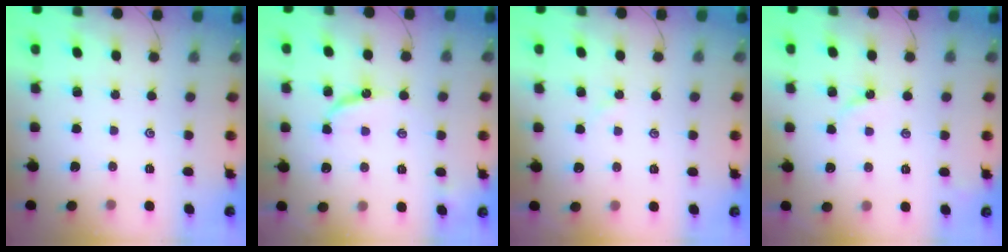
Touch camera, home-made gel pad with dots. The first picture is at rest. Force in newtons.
{"total": 8.4, "press": 8.4, "slide": 0.6}
{"total": 2.5, "press": 2.5, "slide": 0.4}
{"total": 2.9, "press": 2.8, "slide": 0.4}